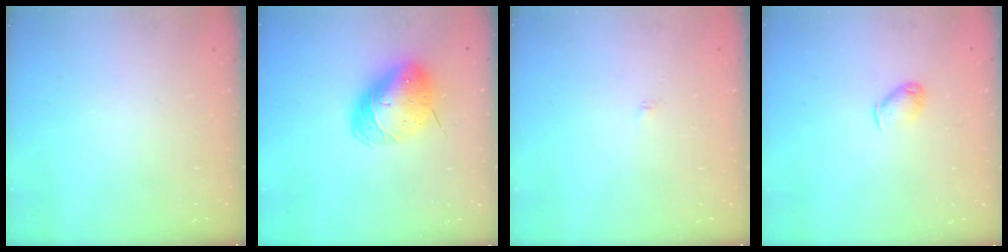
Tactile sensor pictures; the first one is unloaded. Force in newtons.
{"total": 9.4, "press": 9.2, "slide": 1.8}
{"total": 1.8, "press": 1.7, "slide": 0.3}
{"total": 5.2, "press": 5.2, "slide": 0.7}